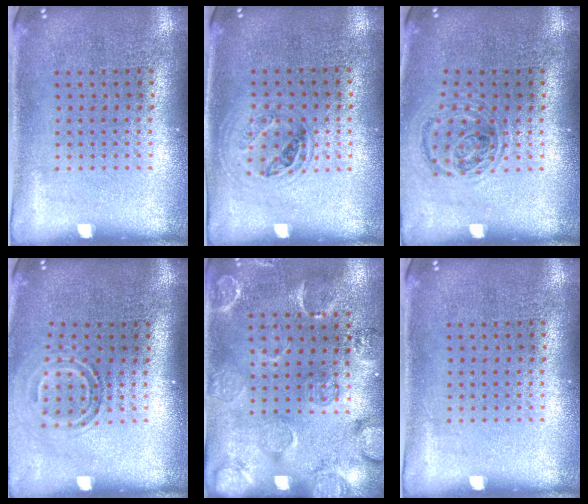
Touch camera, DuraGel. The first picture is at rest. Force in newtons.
{"total": 1.0, "press": 0.9, "slide": 0.3}
{"total": 1.0, "press": 0.9, "slide": 0.2}
{"total": 1.7, "press": 1.1, "slide": 1.3}
{"total": 2.8, "press": 1.9, "slide": 2.1}
{"total": 0.0}